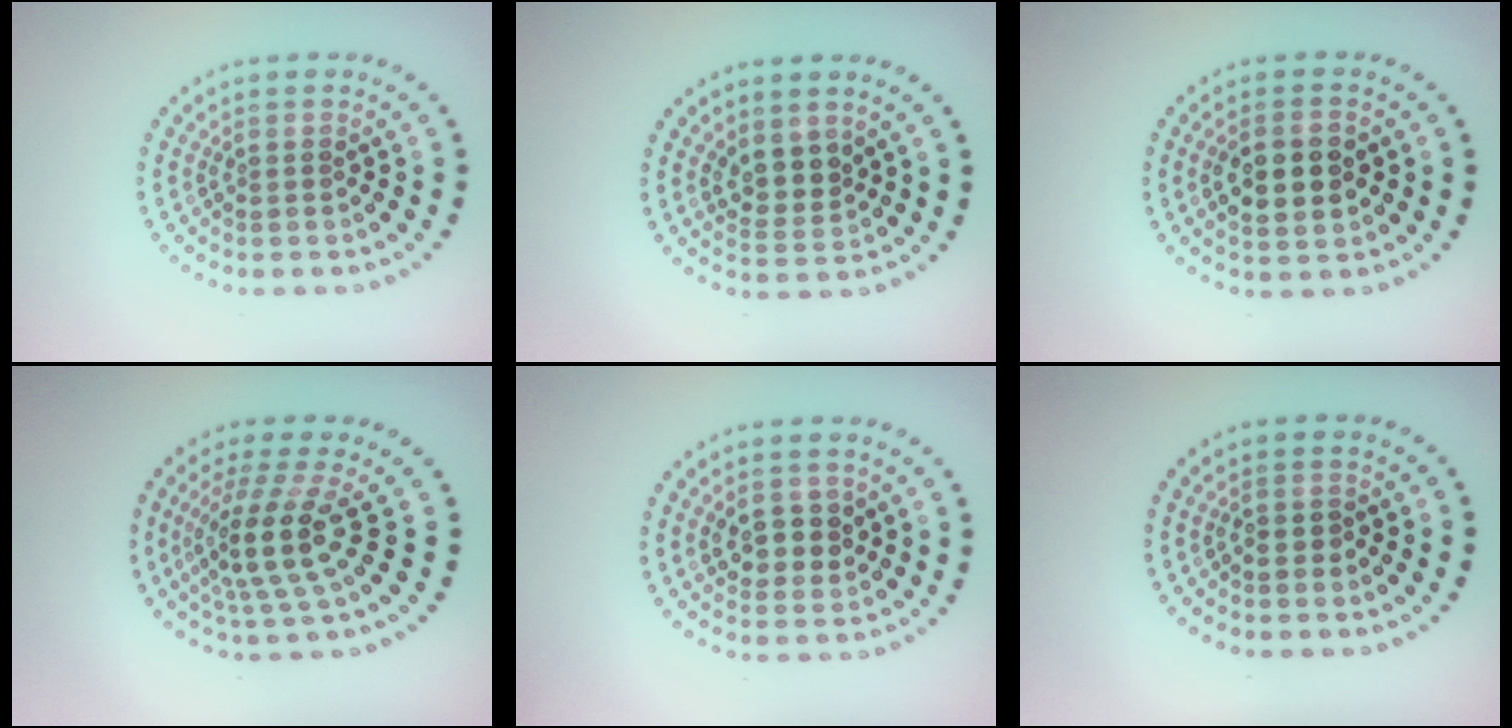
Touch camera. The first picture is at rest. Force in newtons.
{"total": 2.6, "press": 2.2, "slide": 1.4}
{"total": 4.4, "press": 4.4, "slide": 0.3}
{"total": 4.5, "press": 3.4, "slide": 3.0}
{"total": 2.8, "press": 2.7, "slide": 0.8}
{"total": 0.6, "press": 0.5, "slide": 0.4}